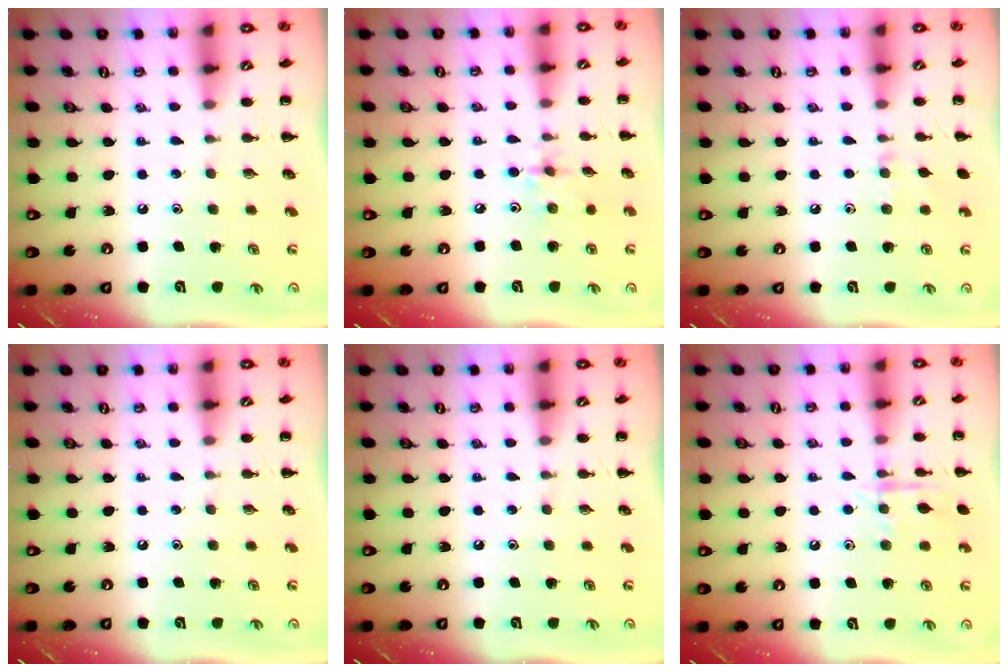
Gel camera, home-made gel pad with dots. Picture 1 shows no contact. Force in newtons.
{"total": 2.9, "press": 2.9, "slide": 0.5}
{"total": 6.0, "press": 5.8, "slide": 1.7}
{"total": 0.0}
{"total": 0.0}
{"total": 9.6, "press": 9.6, "slide": 0.6}